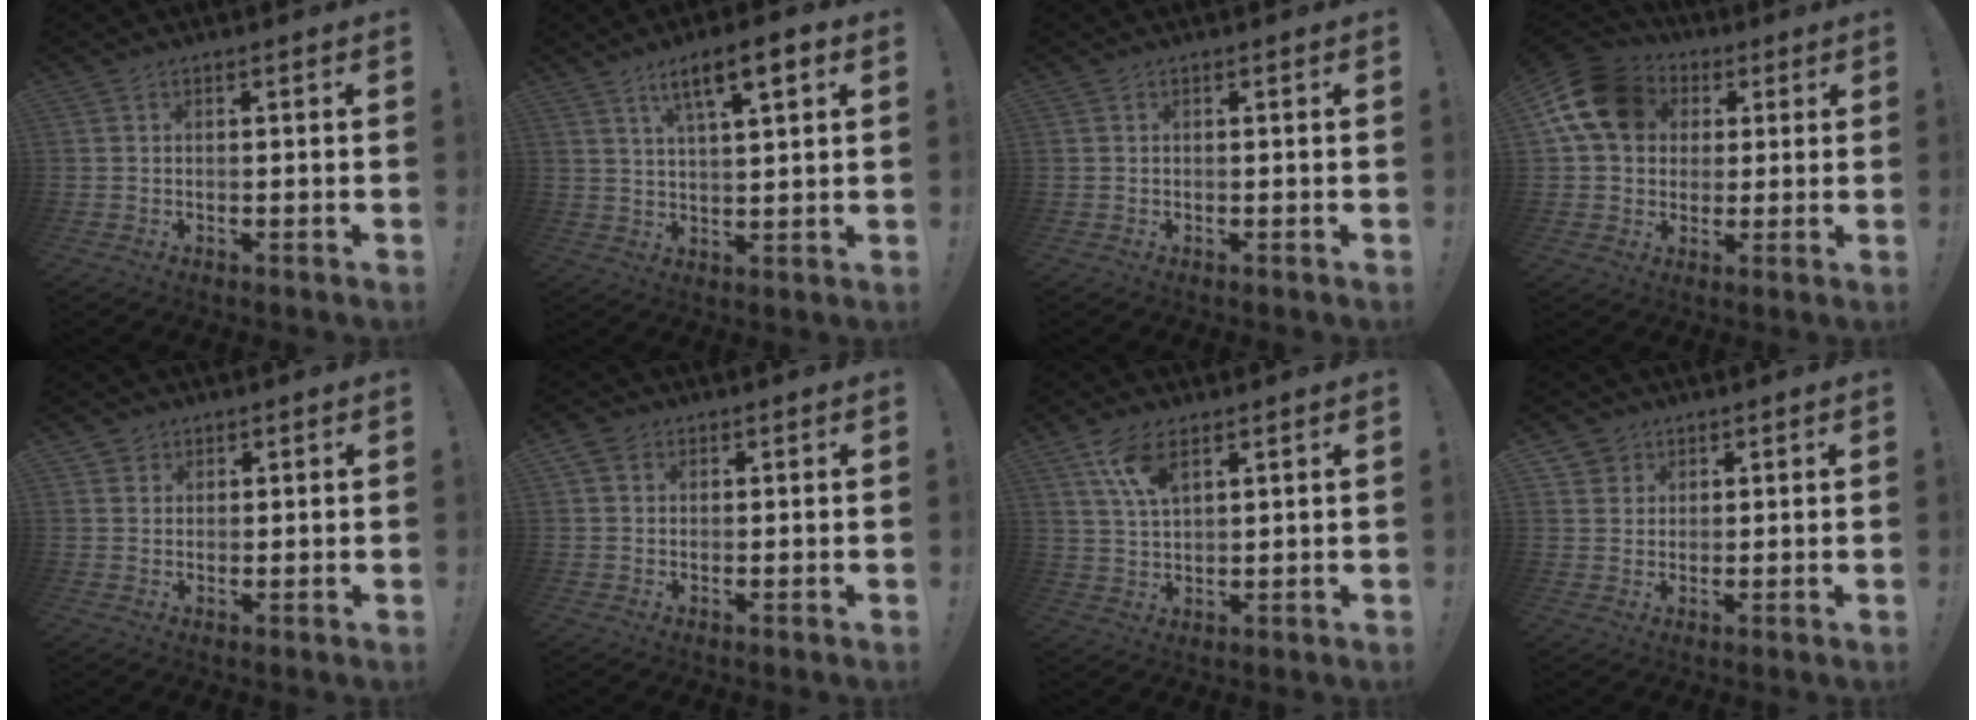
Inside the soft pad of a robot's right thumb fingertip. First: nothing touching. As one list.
[{"total": 9.1, "force": [4.7, 2.2, 7.5], "torque": [-0.123, -0.013, 0.077]}, {"total": 0.0}, {"total": 15.9, "force": [4.8, 12.5, 8.6], "torque": [-0.141, -0.004, 0.097]}, {"total": 2.7, "force": [1.5, 2.2, -0.1], "torque": [0.001, -0.007, 0.027]}, {"total": 3.6, "force": [1.7, 2.9, 1.2], "torque": [-0.012, -0.003, 0.031]}, {"total": 8.5, "force": [5.0, 3.9, 5.7], "torque": [-0.104, -0.020, 0.090]}, {"total": 3.9, "force": [2.1, 3.2, 0.2], "torque": [-0.002, -0.011, 0.040]}]